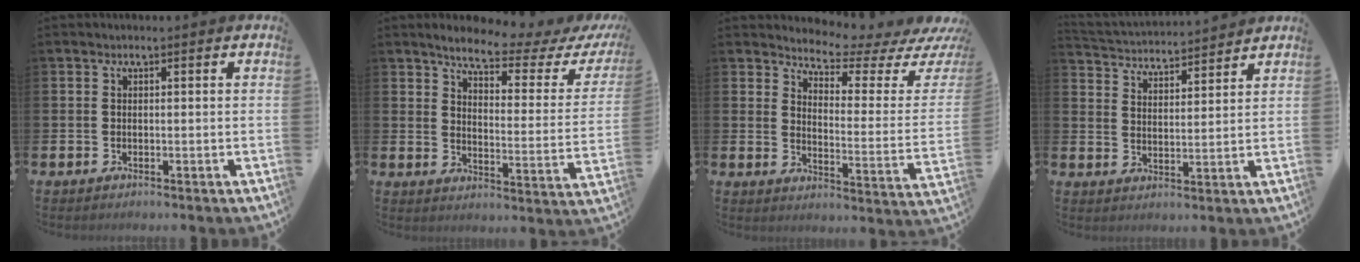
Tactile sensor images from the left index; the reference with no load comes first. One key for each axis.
{"total": 6.4, "fx": 5.5, "fy": 1.2, "fz": 3.0, "tx": -0.069, "ty": -0.039, "tz": 0.086}
{"total": 5.5, "fx": 5.4, "fy": 0.6, "fz": 1.0, "tx": -0.028, "ty": -0.057, "tz": 0.085}
{"total": 3.9, "fx": 3.8, "fy": 0.3, "fz": -0.4, "tx": -0.014, "ty": -0.035, "tz": 0.065}